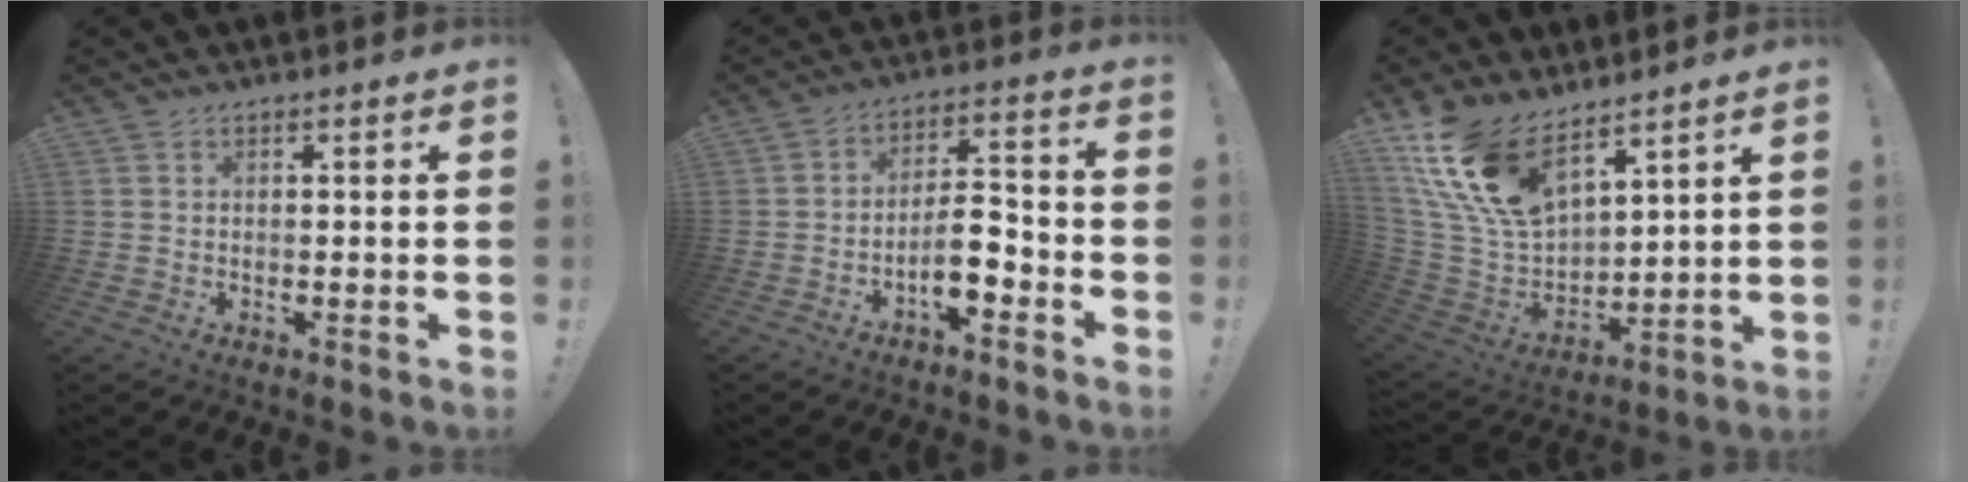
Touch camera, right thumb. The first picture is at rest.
{"total": 9.3, "force": [-4.7, 3.3, 7.2], "torque": [-0.128, 0.025, -0.080]}
{"total": 18.4, "force": [12.2, 9.3, 10.2], "torque": [-0.218, -0.074, 0.232]}